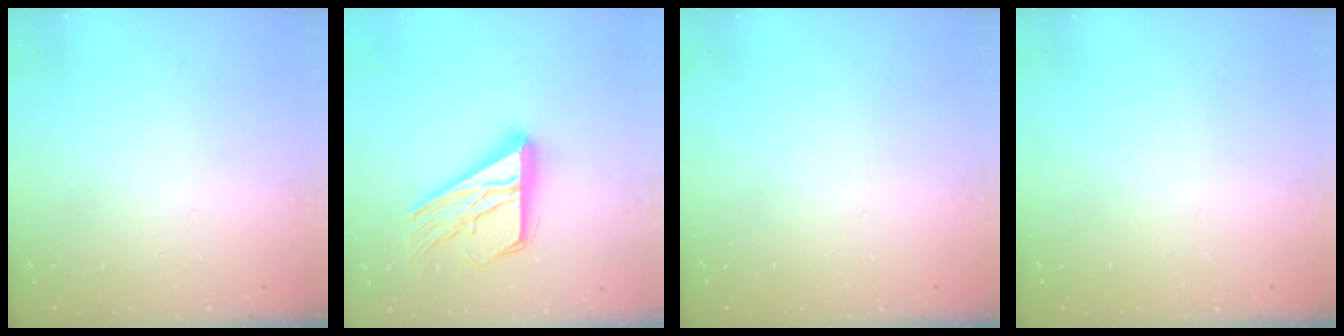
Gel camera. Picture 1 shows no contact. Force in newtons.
{"total": 20.0, "press": 20.0, "slide": 1.8}
{"total": 0.0}
{"total": 0.0}